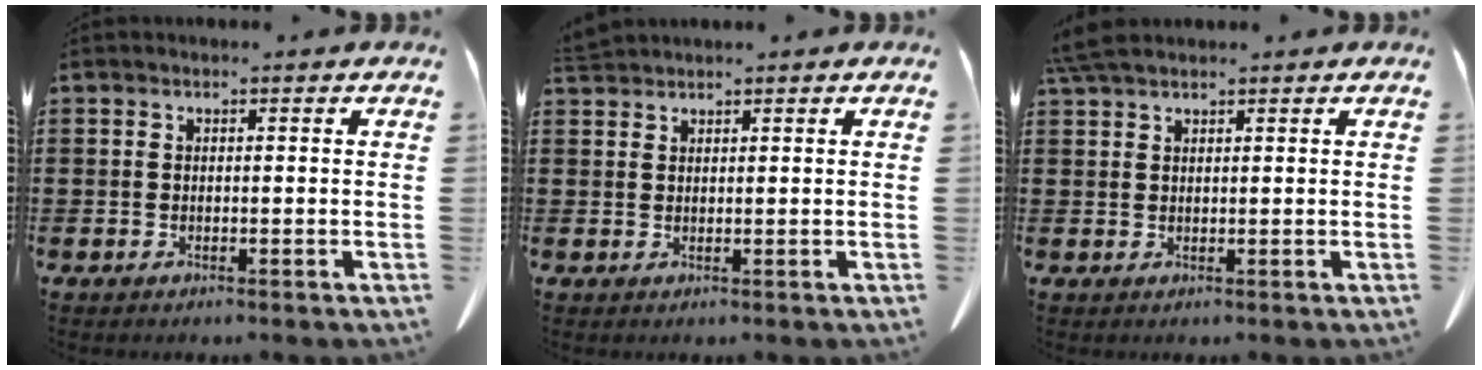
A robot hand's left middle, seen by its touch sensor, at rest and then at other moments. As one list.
[{"total": 1.6, "force": [1.6, 0.0, 0.3], "torque": [-0.010, -0.001, 0.032]}, {"total": 3.2, "force": [2.6, 0.6, 1.8], "torque": [-0.043, 0.000, 0.051]}]